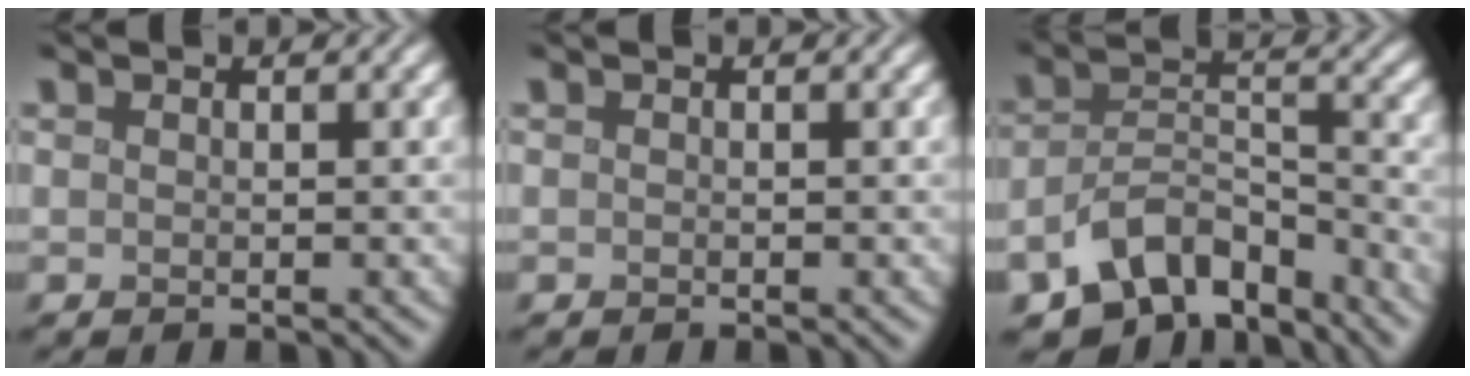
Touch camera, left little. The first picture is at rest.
{"total": 0.0}
{"total": 8.5, "force": [-6.3, 4.2, 3.8], "torque": [-0.051, -0.017, -0.110]}